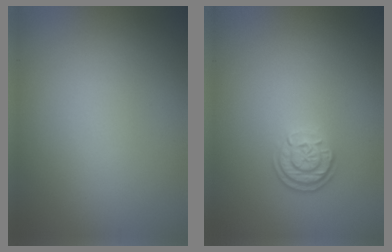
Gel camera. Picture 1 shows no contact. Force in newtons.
{"total": 2.3, "press": 2.0, "slide": 1.3}